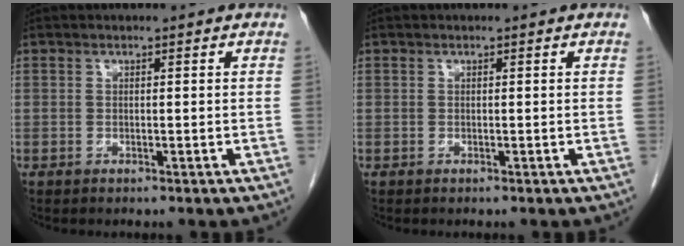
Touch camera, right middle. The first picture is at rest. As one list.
[{"total": 0.0}]